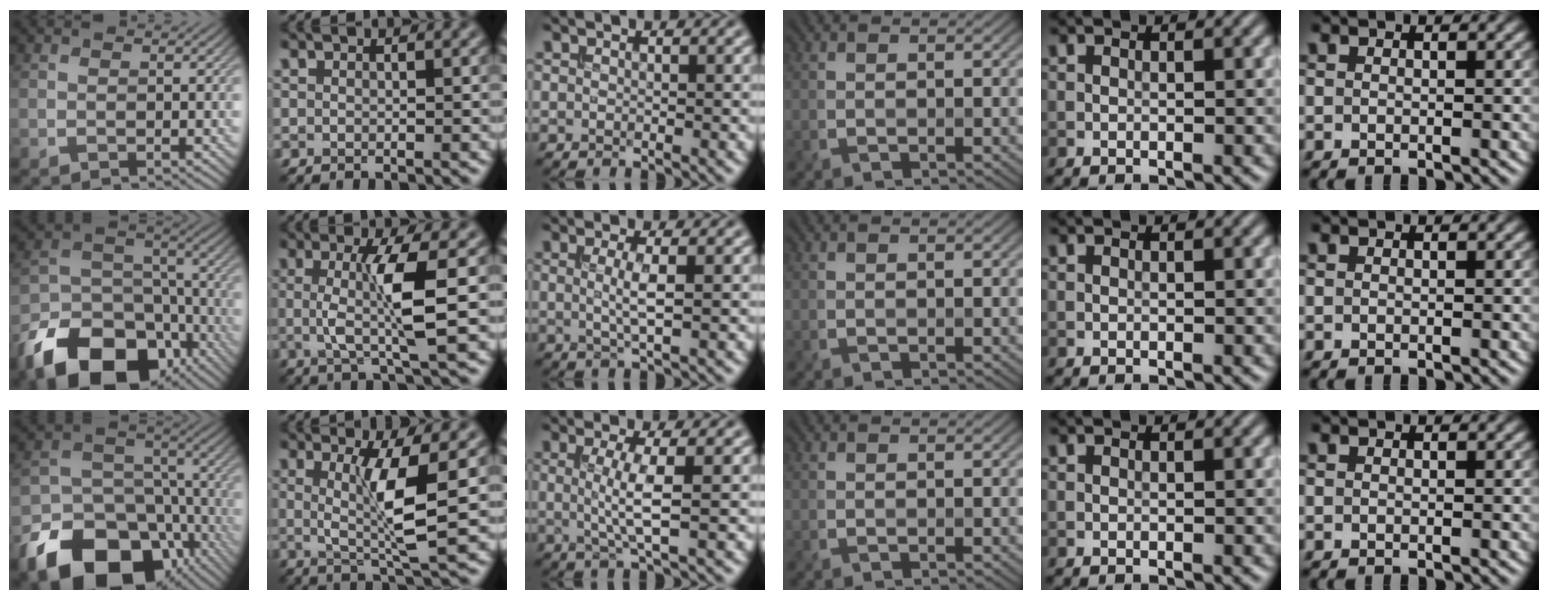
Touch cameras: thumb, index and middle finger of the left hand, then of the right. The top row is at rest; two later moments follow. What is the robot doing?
{"motion": "extract", "object": "bucket"}